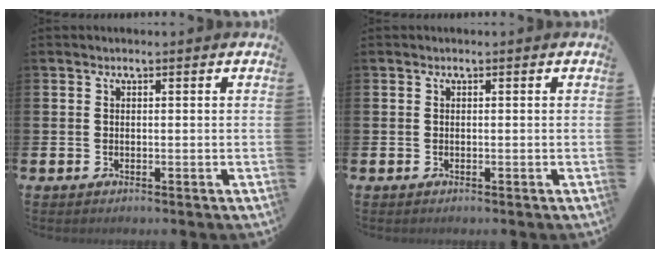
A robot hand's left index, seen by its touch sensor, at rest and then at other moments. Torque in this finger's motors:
{"motor_torque": [-0.01, 0.01, 0.00, 0.00]}